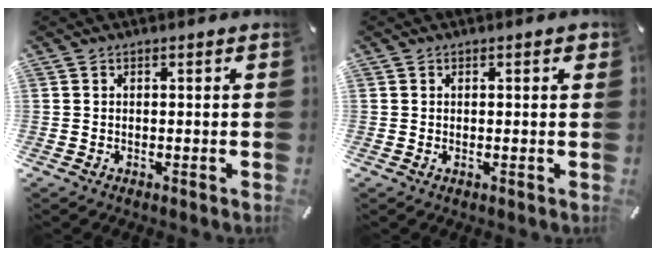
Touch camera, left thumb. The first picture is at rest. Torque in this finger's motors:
{"motor_torque": [0.11, -0.15, -0.08, -0.02, -0.07]}